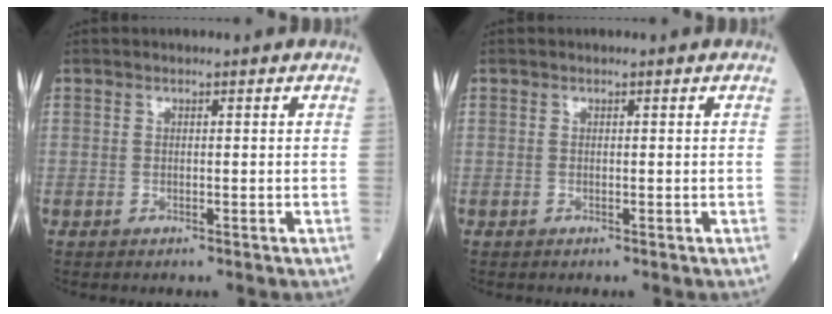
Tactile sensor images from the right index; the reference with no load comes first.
{"total": 0.0}